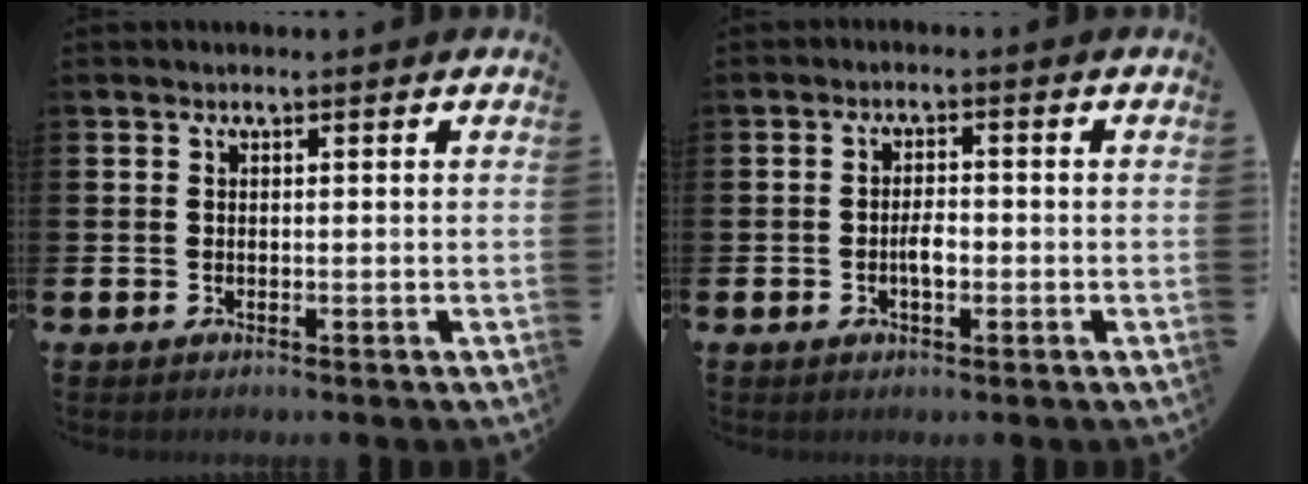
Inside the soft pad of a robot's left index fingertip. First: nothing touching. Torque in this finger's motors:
{"motor_torque": [0.04, 0.11, 0.03, 0.06]}